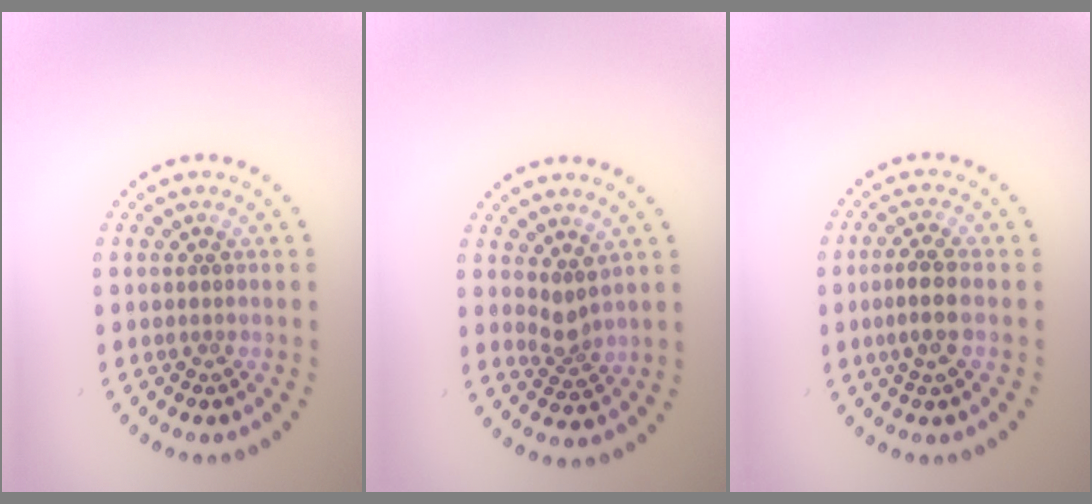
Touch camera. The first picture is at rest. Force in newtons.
{"total": 2.0, "press": 1.5, "slide": 1.3}
{"total": 2.7, "press": 2.5, "slide": 1.0}